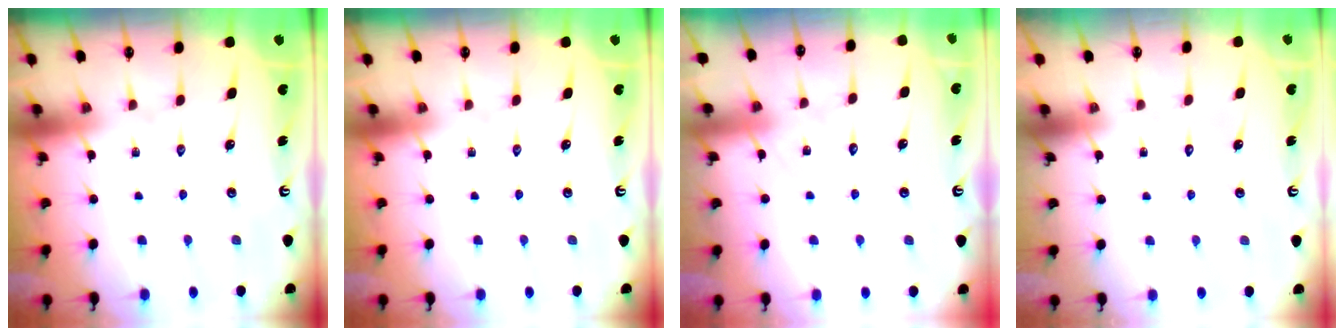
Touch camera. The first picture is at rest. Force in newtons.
{"total": 0.0}
{"total": 5.4, "press": 5.4, "slide": 0.6}
{"total": 1.7, "press": 1.6, "slide": 0.1}